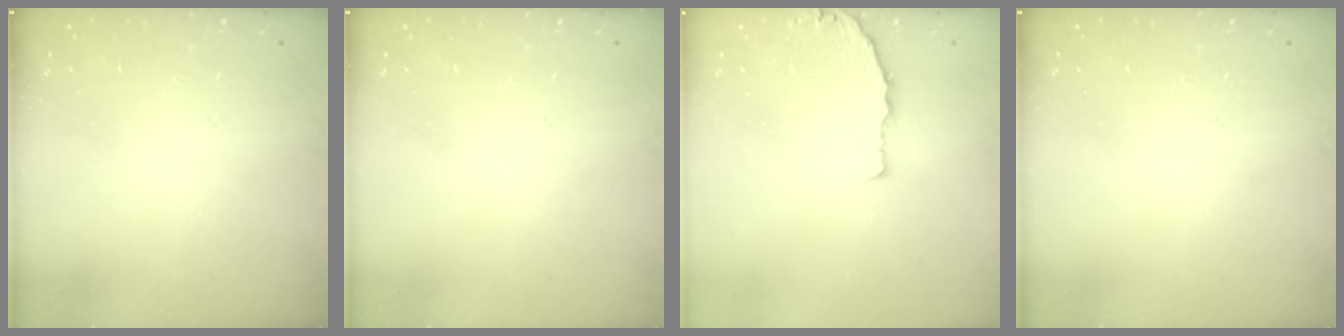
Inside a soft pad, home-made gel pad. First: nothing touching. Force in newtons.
{"total": 0.0}
{"total": 3.3, "press": 3.3, "slide": 0.3}
{"total": 0.0}